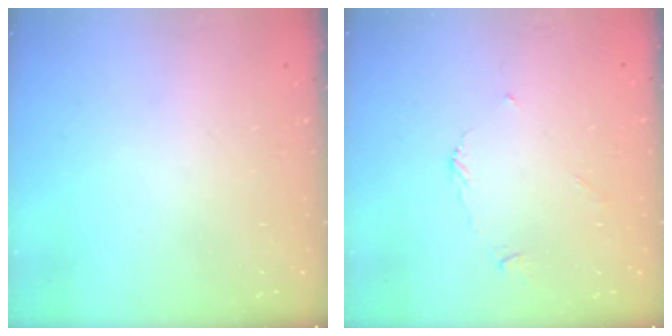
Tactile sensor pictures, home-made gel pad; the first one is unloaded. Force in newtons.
{"total": 2.7, "press": 2.7, "slide": 0.3}